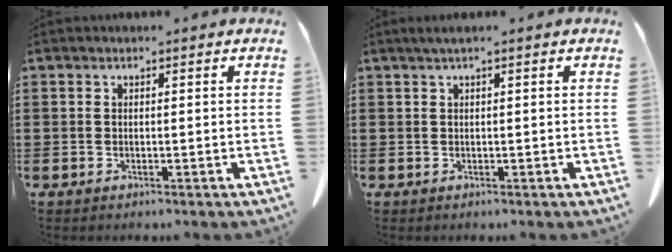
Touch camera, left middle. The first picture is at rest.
{"total": 1.1, "force": [0.3, 0.0, 1.0], "torque": [-0.017, 0.000, 0.005]}